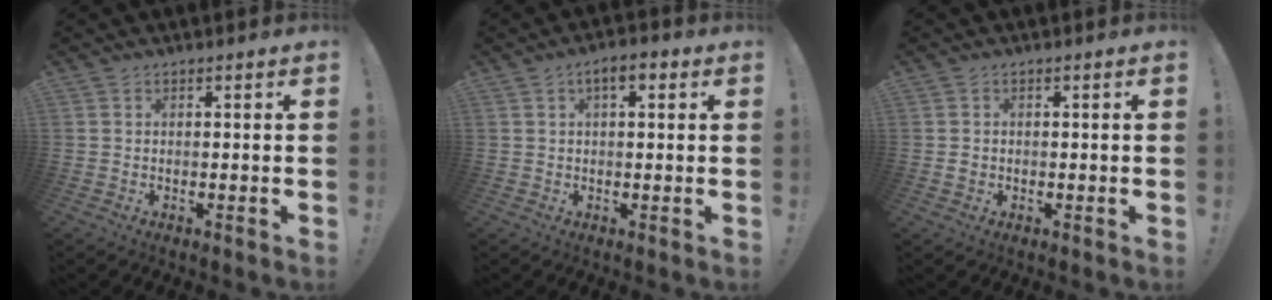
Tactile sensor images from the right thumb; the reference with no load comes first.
{"total": 4.6, "force": [1.6, 2.0, 3.8], "torque": [-0.053, 0.003, 0.023]}
{"total": 1.4, "force": [-0.2, 1.3, 0.3], "torque": [-0.012, 0.007, -0.001]}